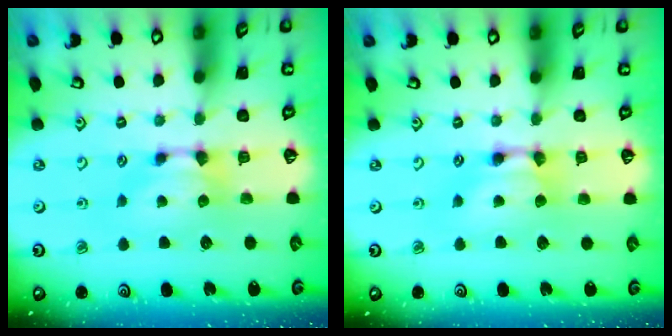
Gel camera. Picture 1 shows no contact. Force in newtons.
{"total": 2.0, "press": 2.0, "slide": 0.1}